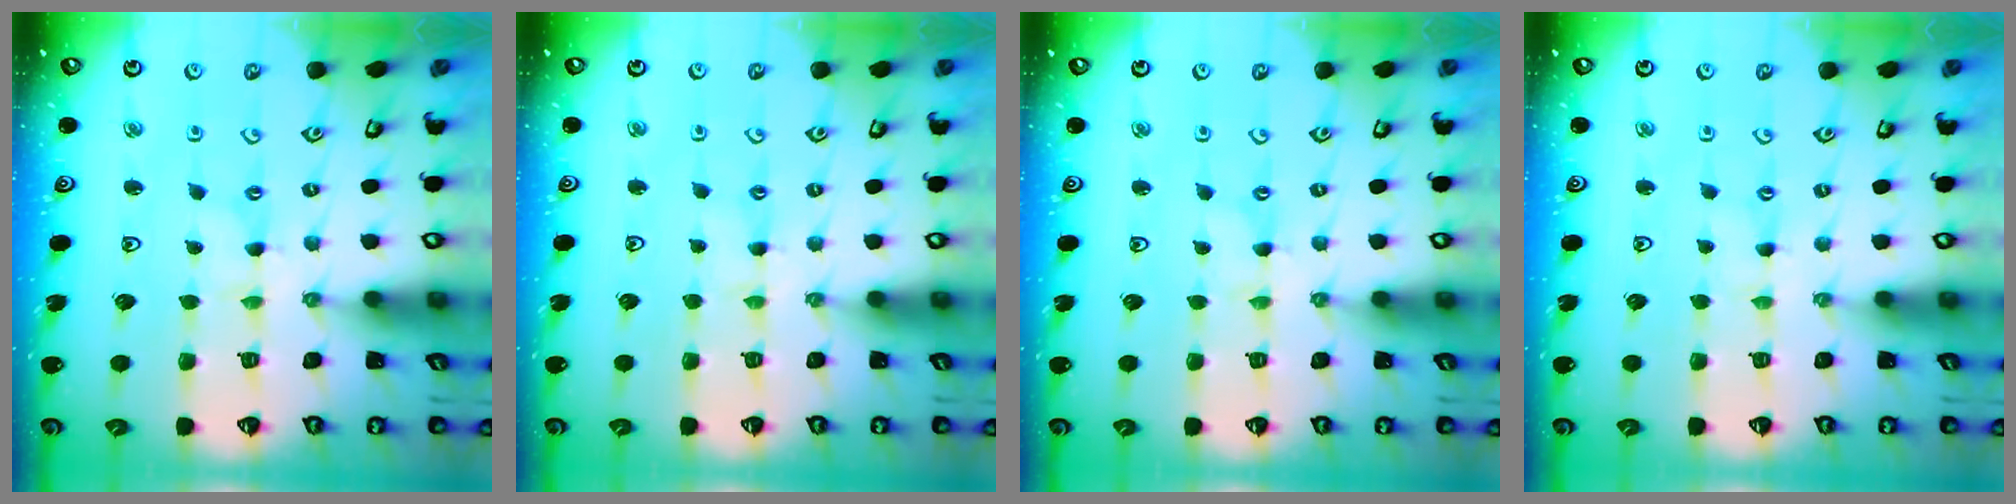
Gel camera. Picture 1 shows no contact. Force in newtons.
{"total": 1.3, "press": 1.2, "slide": 0.3}
{"total": 0.0}
{"total": 0.0}